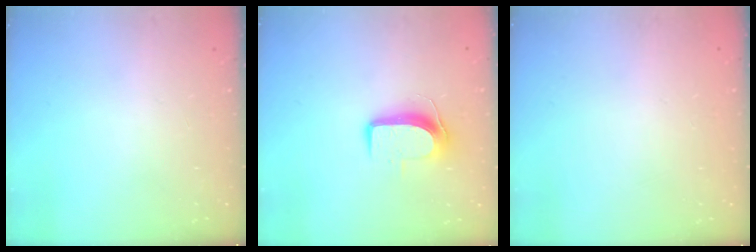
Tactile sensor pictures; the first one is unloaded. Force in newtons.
{"total": 9.3, "press": 9.3, "slide": 1.1}
{"total": 0.0}